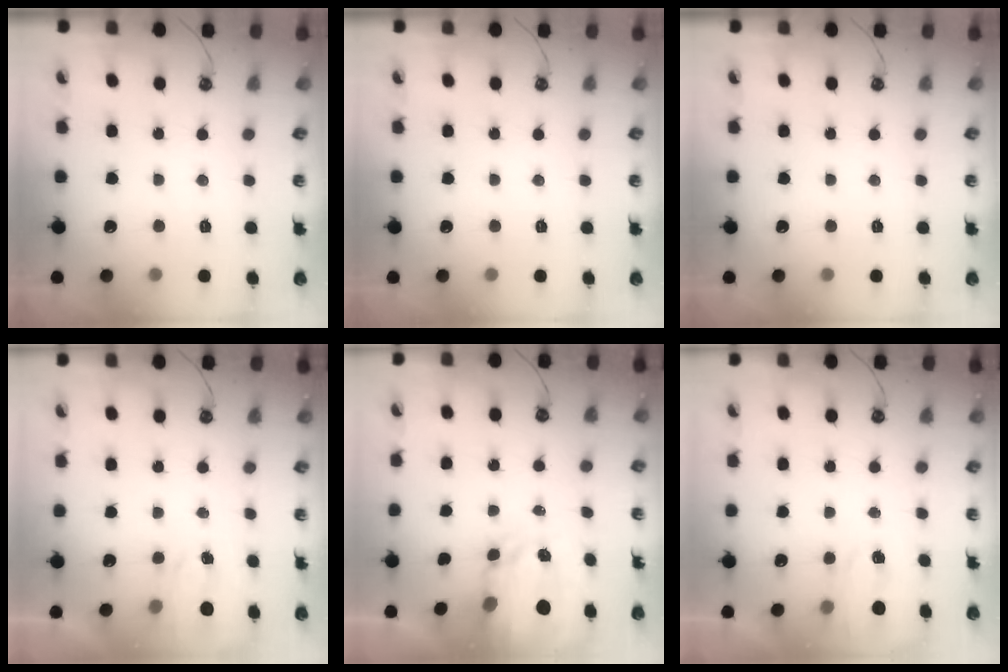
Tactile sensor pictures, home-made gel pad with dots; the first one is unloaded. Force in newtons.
{"total": 0.0}
{"total": 0.0}
{"total": 1.7, "press": 1.6, "slide": 0.2}
{"total": 4.6, "press": 4.5, "slide": 0.4}
{"total": 2.4, "press": 2.4, "slide": 0.3}